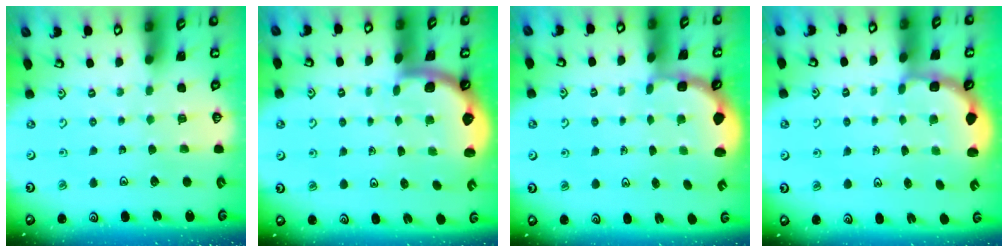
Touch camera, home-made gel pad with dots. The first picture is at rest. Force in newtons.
{"total": 1.6, "press": 1.6, "slide": 0.1}
{"total": 2.7, "press": 2.1, "slide": 1.7}
{"total": 2.9, "press": 2.5, "slide": 1.4}